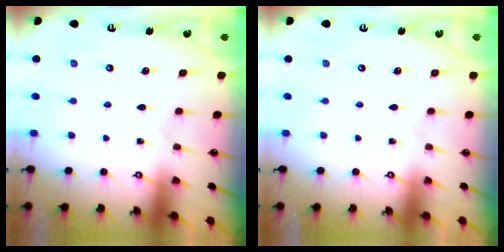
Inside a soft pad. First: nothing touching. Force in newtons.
{"total": 0.0}